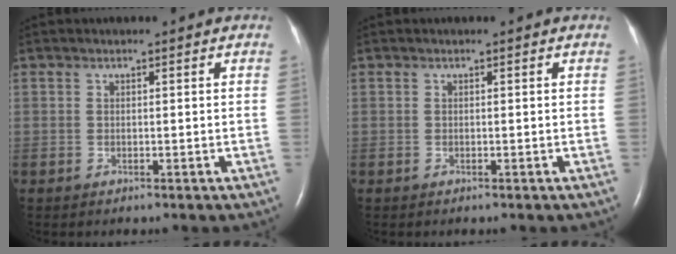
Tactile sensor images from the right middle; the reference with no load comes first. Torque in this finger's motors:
{"motor_torque": [0.25, -0.10, 0.08, 0.01]}